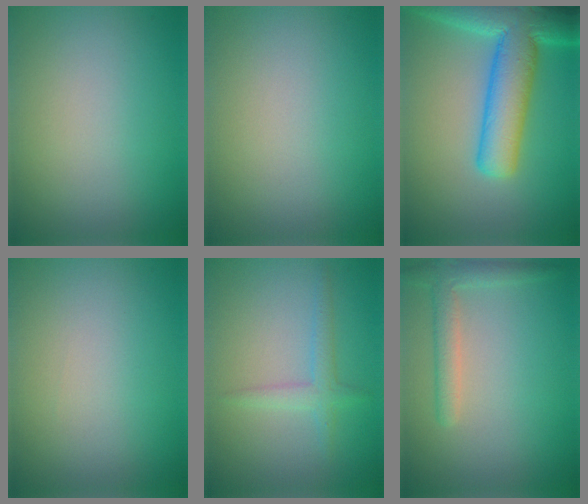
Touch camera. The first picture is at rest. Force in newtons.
{"total": 0.0}
{"total": 9.7, "press": 9.7, "slide": 0.6}
{"total": 0.0}
{"total": 1.8, "press": 1.8, "slide": 0.2}
{"total": 2.6, "press": 2.5, "slide": 0.2}